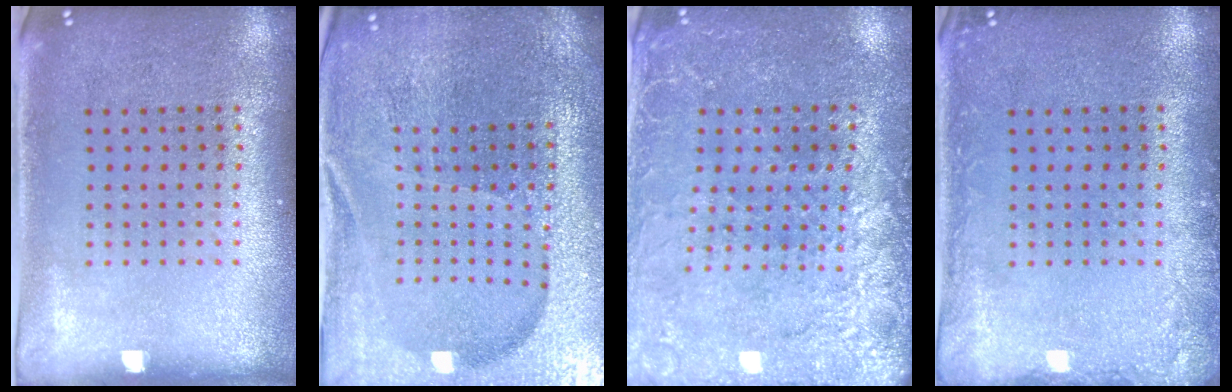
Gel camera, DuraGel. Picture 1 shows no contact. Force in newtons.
{"total": 4.9, "press": 4.6, "slide": 1.6}
{"total": 2.7, "press": 2.7, "slide": 0.3}
{"total": 1.6, "press": 1.6, "slide": 0.3}